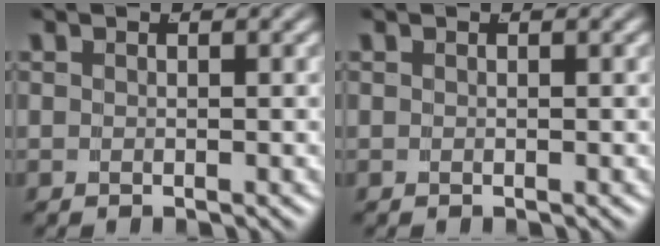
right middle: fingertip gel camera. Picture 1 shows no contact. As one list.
[{"total": 0.0}]